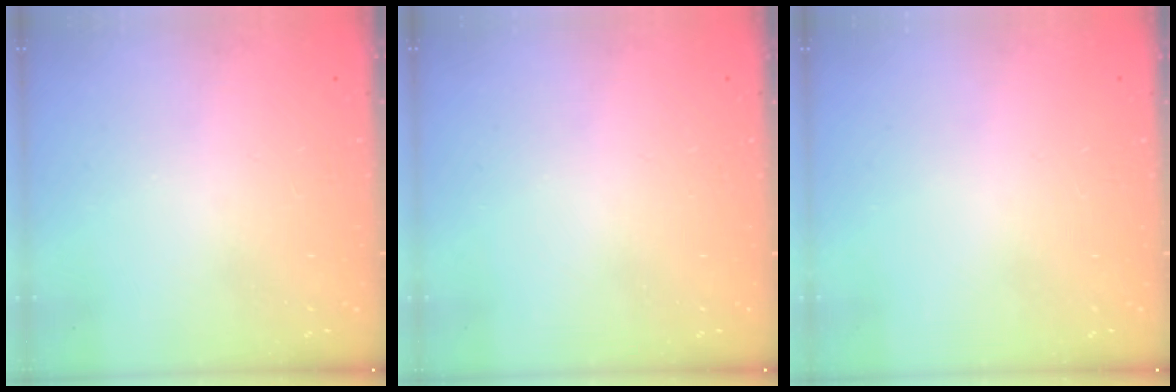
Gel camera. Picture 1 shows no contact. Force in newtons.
{"total": 0.0}
{"total": 0.0}